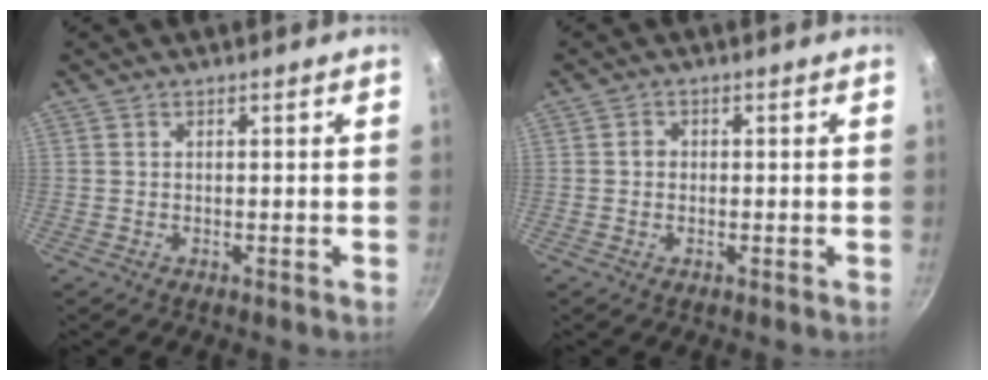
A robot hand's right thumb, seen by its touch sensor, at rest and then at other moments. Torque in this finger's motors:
{"motor_torque": [0.20, 0.08, -0.01, -0.13, -0.02]}